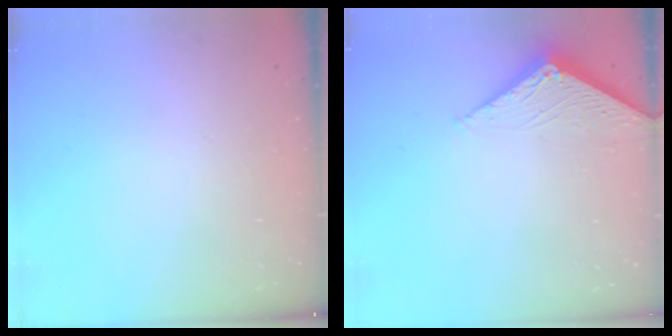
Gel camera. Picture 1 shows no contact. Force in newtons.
{"total": 3.0, "press": 3.0, "slide": 0.5}